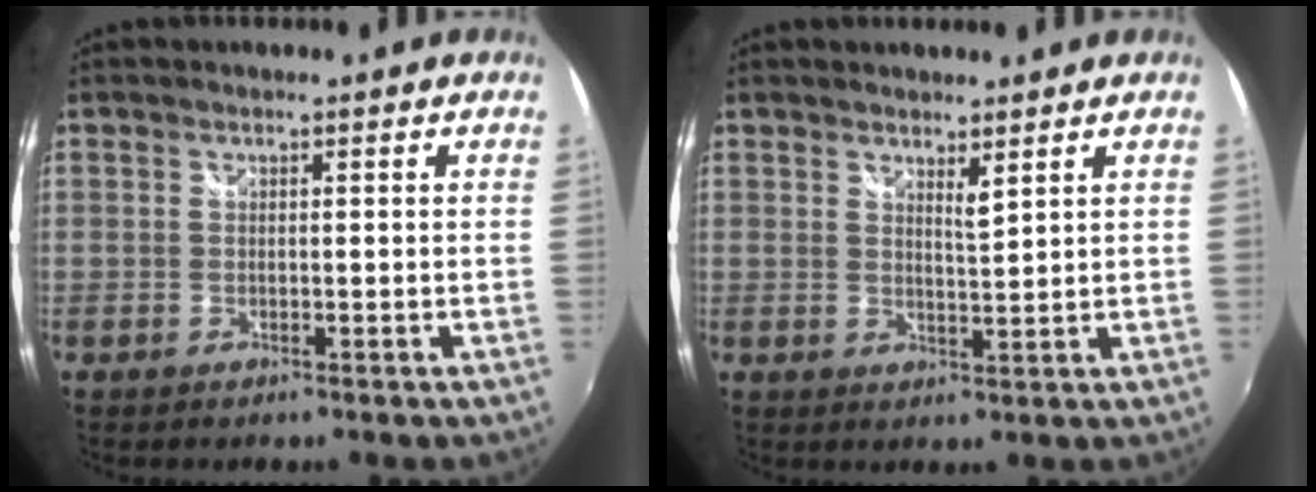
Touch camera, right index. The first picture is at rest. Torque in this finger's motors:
{"motor_torque": [-0.01, 0.18, 0.08, 0.00]}